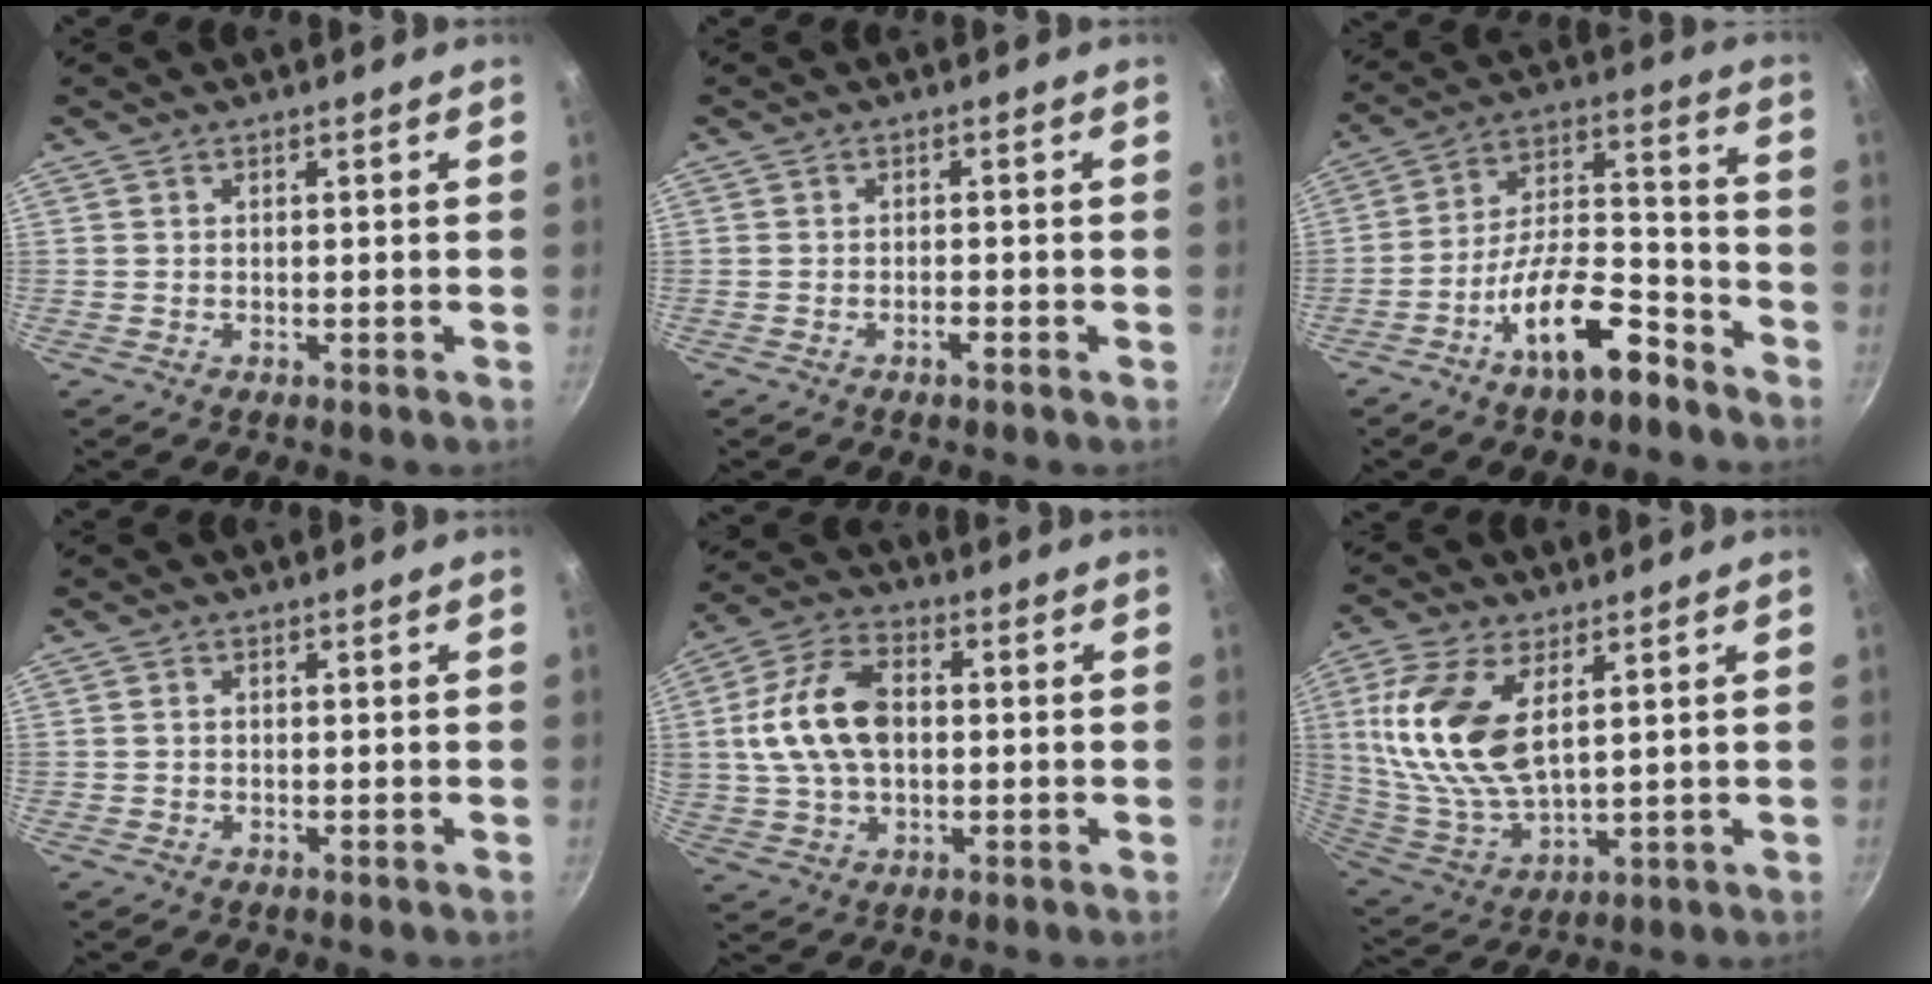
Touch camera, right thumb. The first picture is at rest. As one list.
[{"total": 1.2, "force": [-0.8, 0.3, 0.9], "torque": [-0.019, 0.007, -0.016]}, {"total": 15.6, "force": [-9.5, 6.0, 10.9], "torque": [-0.156, 0.083, -0.168]}, {"total": 0.7, "force": [0.0, 0.6, 0.4], "torque": [-0.006, 0.004, 0.001]}, {"total": 14.5, "force": [1.2, 9.3, 11.1], "torque": [-0.199, 0.020, 0.015]}, {"total": 17.1, "force": [4.9, 8.8, 13.9], "torque": [-0.279, -0.020, 0.106]}]